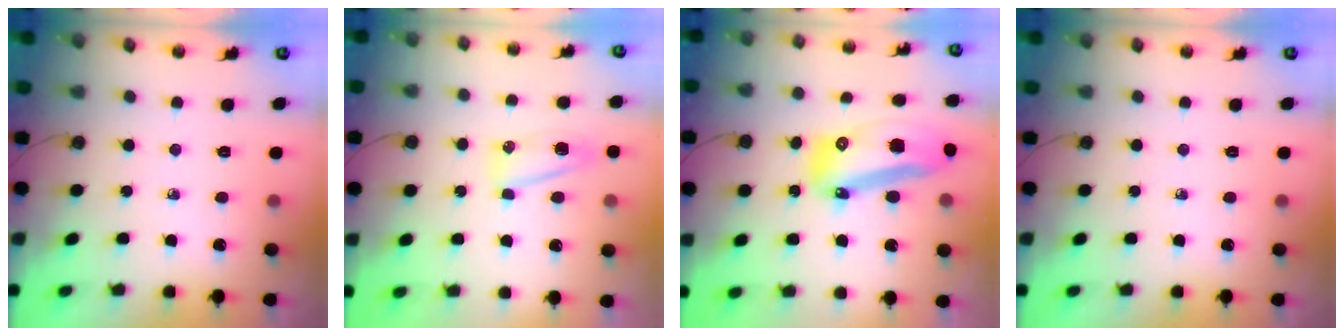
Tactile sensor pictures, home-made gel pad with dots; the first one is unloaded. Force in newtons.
{"total": 6.7, "press": 6.6, "slide": 0.7}
{"total": 25.1, "press": 19.1, "slide": 16.3}
{"total": 0.0}